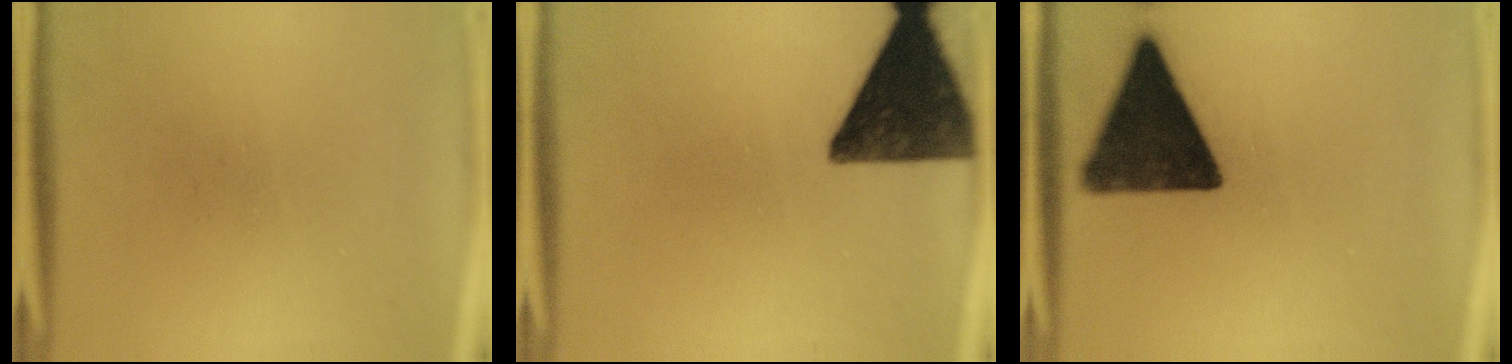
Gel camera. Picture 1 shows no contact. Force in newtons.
{"total": 14.1}
{"total": 15.9}